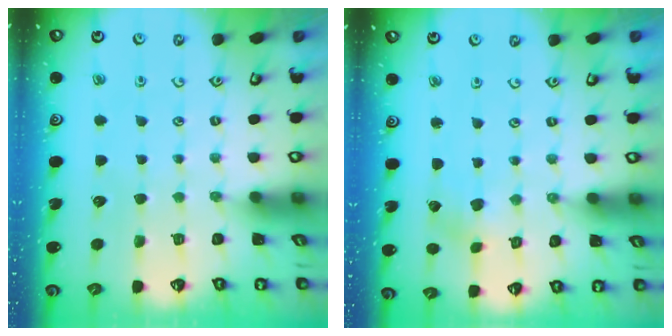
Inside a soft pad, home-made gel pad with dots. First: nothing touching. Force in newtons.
{"total": 1.9, "press": 1.9, "slide": 0.2}